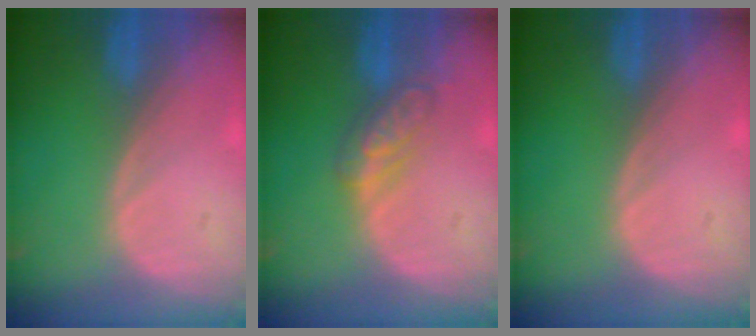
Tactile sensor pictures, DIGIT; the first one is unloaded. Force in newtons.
{"total": 4.7, "press": 4.7, "slide": 0.2}
{"total": 0.0}